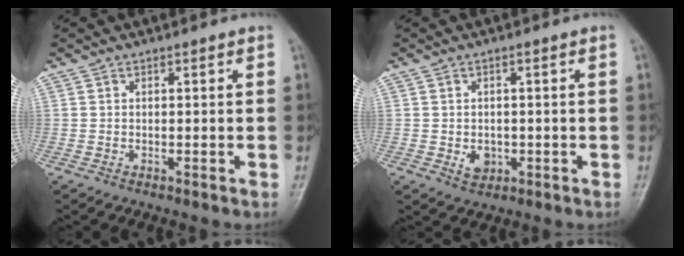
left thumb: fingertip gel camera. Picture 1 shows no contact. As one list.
[{"total": 3.1, "force": [-0.7, 2.4, 1.7], "torque": [-0.016, 0.001, -0.003]}]